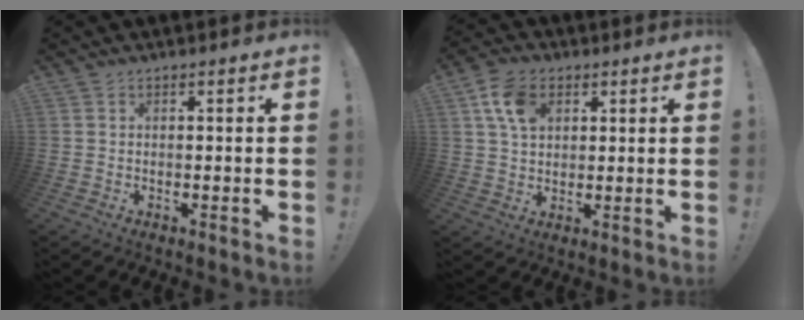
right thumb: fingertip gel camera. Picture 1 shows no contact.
{"total": 9.9, "force": [3.9, 7.1, 5.7], "torque": [-0.097, 0.003, 0.078]}